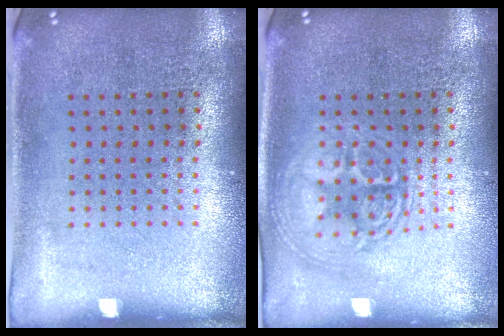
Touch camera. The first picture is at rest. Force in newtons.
{"total": 3.0, "press": 3.0, "slide": 0.4}